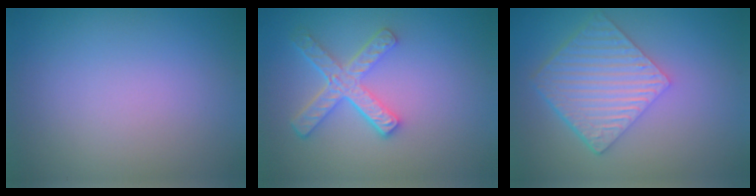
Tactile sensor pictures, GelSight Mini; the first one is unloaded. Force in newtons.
{"total": 4.5, "press": 3.3, "slide": 3.0}
{"total": 6.5, "press": 4.6, "slide": 4.6}